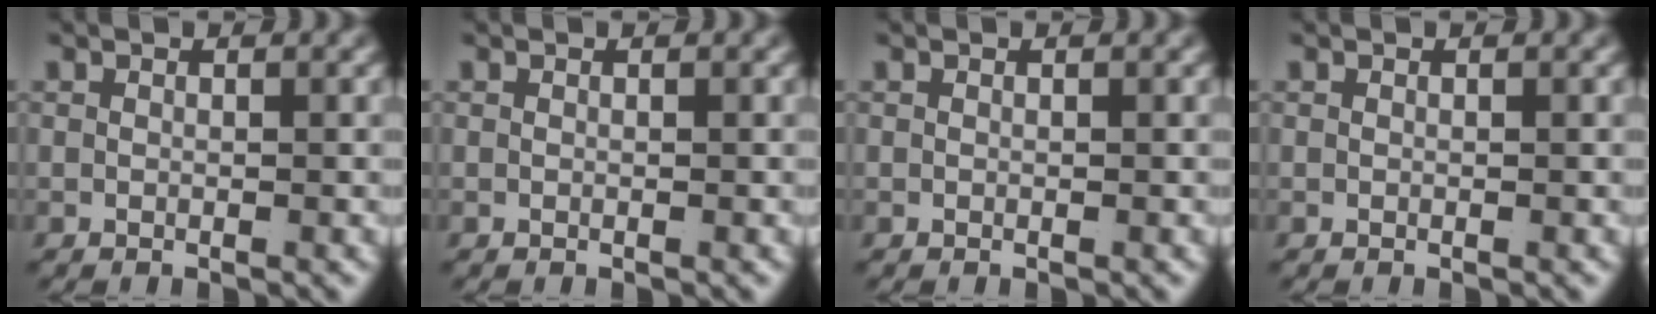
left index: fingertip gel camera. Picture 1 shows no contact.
{"total": 0.0}
{"total": 0.0}
{"total": 0.0}